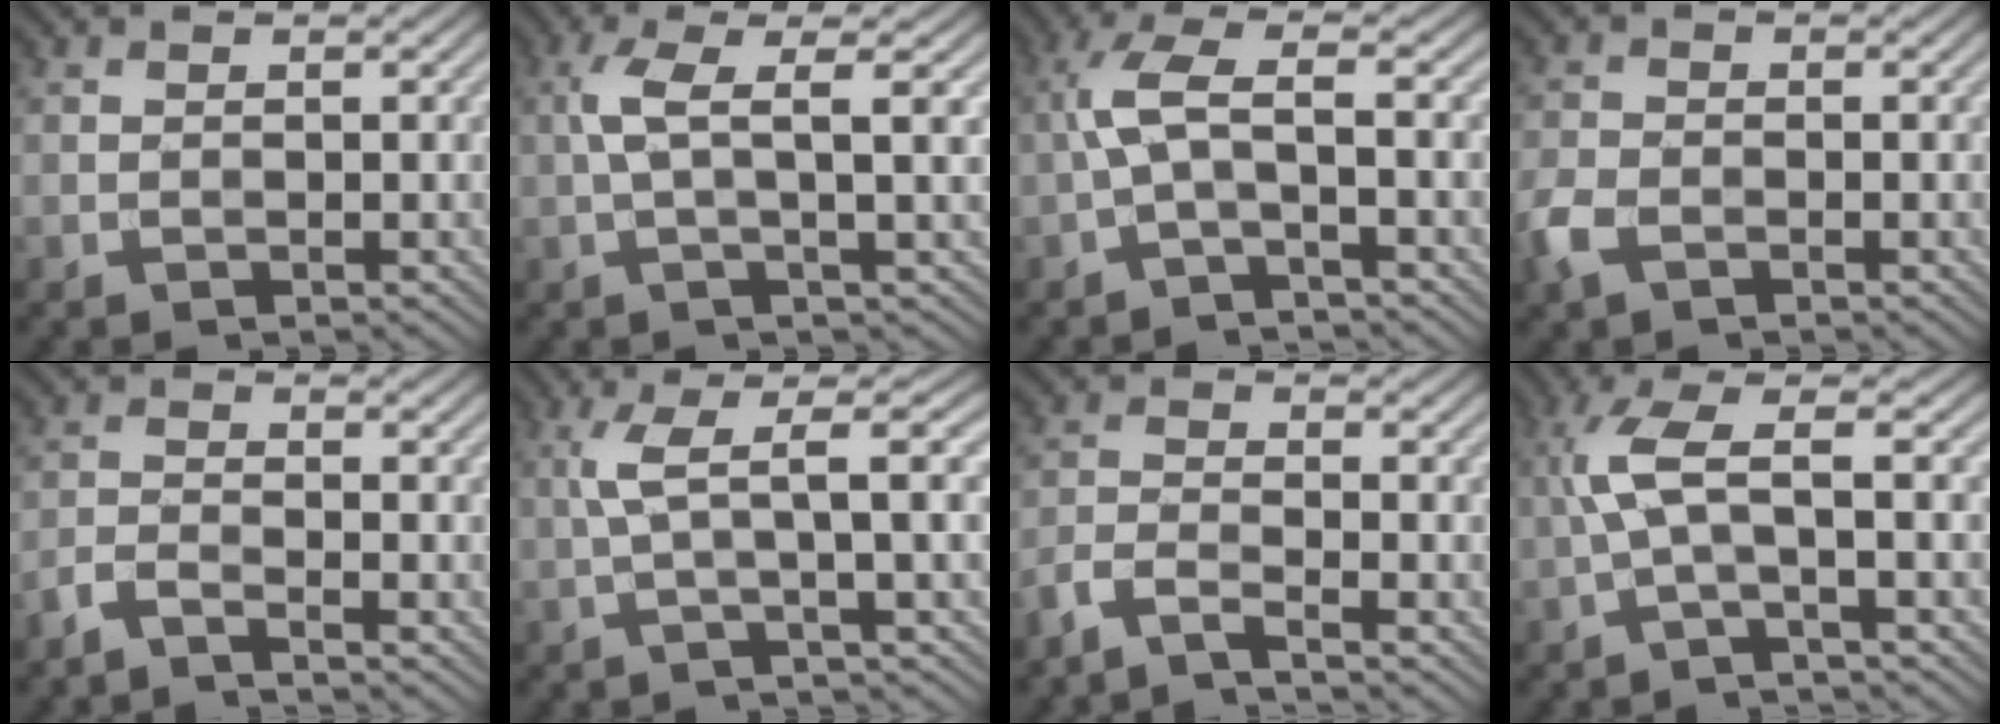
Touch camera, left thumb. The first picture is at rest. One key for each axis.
{"total": 5.0, "fx": 0.8, "fy": 0.9, "fz": 4.8, "tx": -0.092, "ty": 0.014, "tz": 0.009}
{"total": 4.7, "fx": -0.9, "fy": 0.9, "fz": 4.5, "tx": -0.101, "ty": 0.018, "tz": -0.029}
{"total": 3.4, "fx": -1.9, "fy": 1.9, "fz": 2.1, "tx": -0.056, "ty": -0.007, "tz": -0.051}
{"total": 2.7, "fx": -2.4, "fy": 0.4, "fz": 1.3, "tx": -0.029, "ty": -0.005, "tz": -0.061}
{"total": 6.2, "fx": 1.0, "fy": 0.9, "fz": 6.1, "tx": -0.114, "ty": 0.024, "tz": 0.013}
{"total": 3.7, "fx": -3.2, "fy": 0.5, "fz": 1.9, "tx": -0.041, "ty": -0.006, "tz": -0.079}
{"total": 5.3, "fx": -0.3, "fy": 0.7, "fz": 5.3, "tx": -0.117, "ty": 0.018, "tz": -0.017}